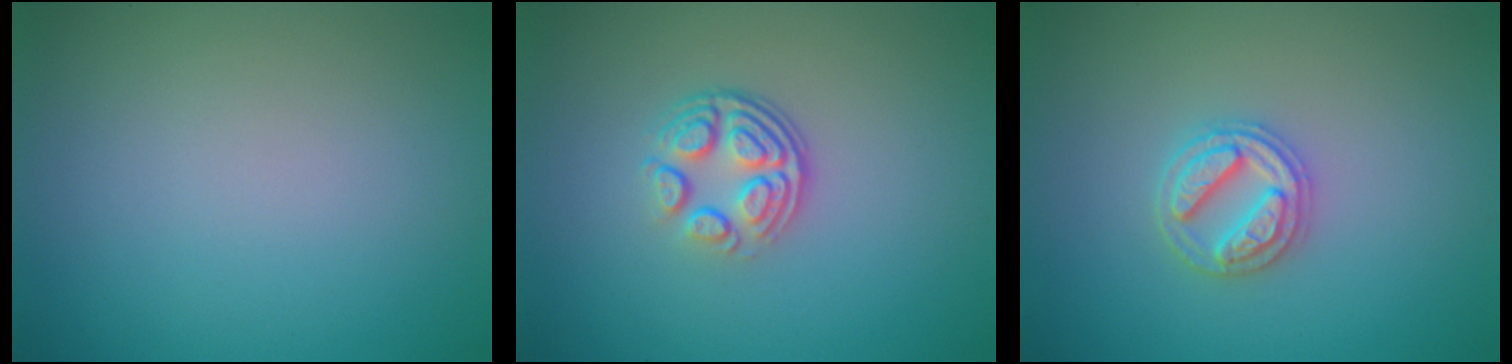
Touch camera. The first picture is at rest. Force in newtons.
{"total": 4.0, "press": 2.8, "slide": 2.9}
{"total": 3.3, "press": 3.2, "slide": 0.5}